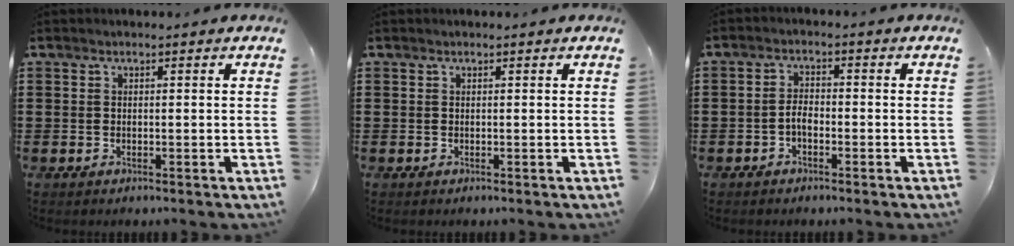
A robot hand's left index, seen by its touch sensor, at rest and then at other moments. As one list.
[{"total": 0.0}, {"total": 2.5, "force": [-1.2, 1.1, 1.9], "torque": [-0.043, 0.003, -0.027]}]